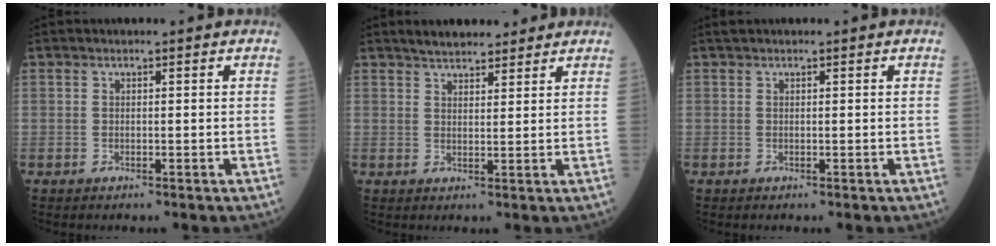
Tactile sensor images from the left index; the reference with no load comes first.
{"total": 6.2, "force": [5.4, 2.0, 2.3], "torque": [-0.031, 0.021, 0.086]}
{"total": 0.6, "force": [0.6, 0.1, 0.3], "torque": [-0.011, 0.013, 0.013]}